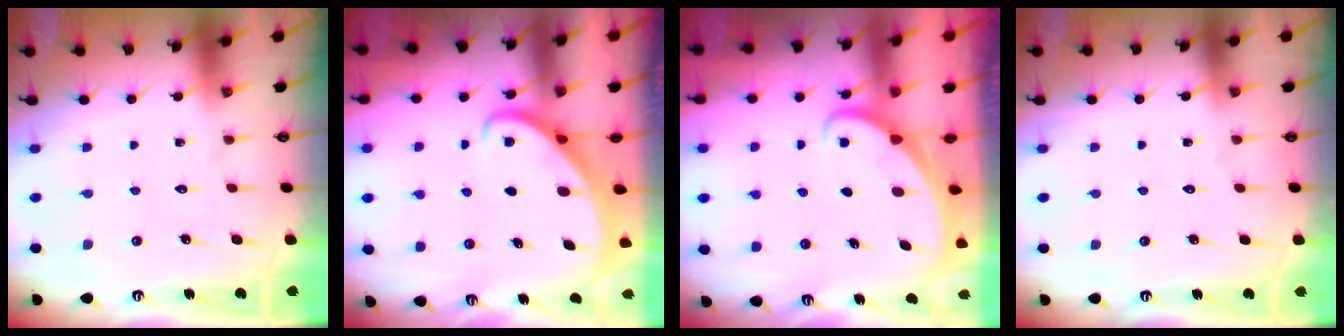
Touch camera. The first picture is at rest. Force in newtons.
{"total": 2.2, "press": 2.2, "slide": 0.3}
{"total": 1.6, "press": 1.6, "slide": 0.0}
{"total": 0.0}